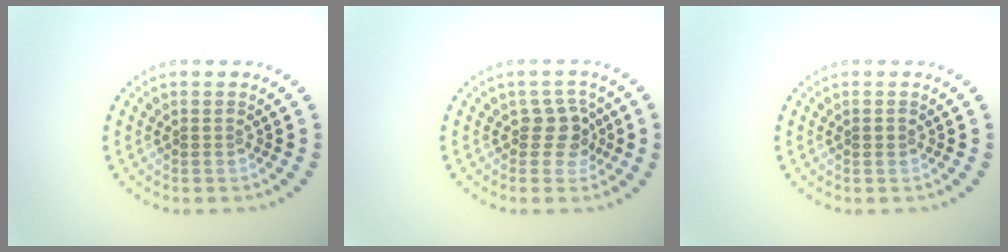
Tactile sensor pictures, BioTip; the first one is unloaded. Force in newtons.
{"total": 2.5, "press": 2.0, "slide": 1.5}
{"total": 0.6, "press": 0.6, "slide": 0.1}